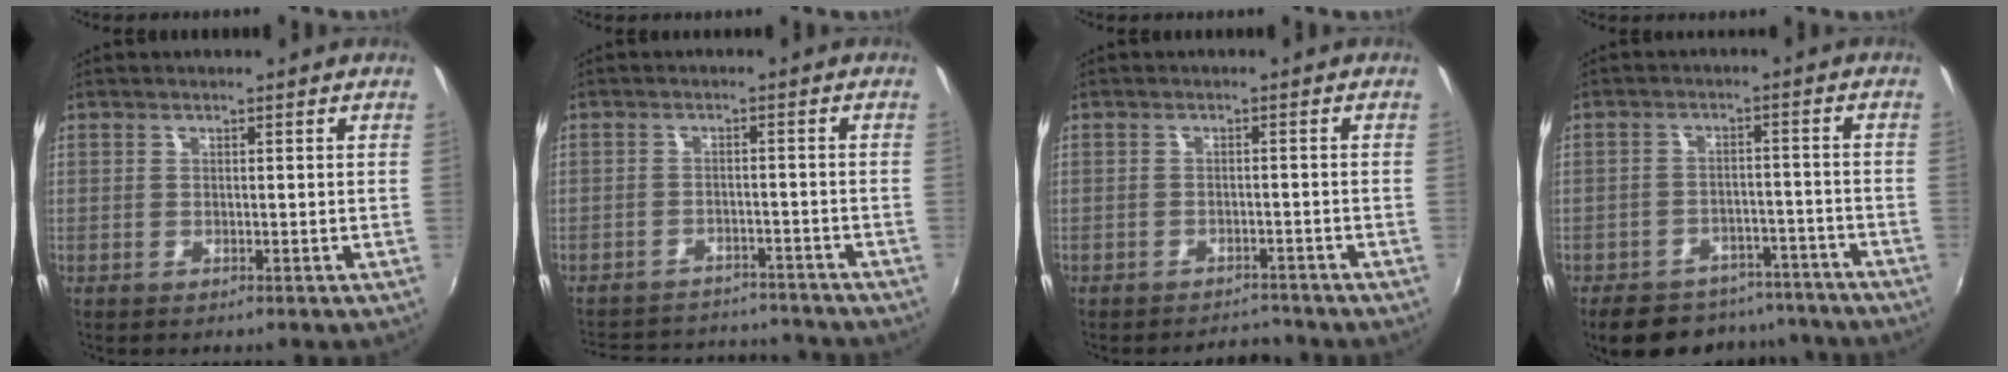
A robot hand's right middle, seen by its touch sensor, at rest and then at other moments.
{"total": 15.0, "force": [-13.5, 4.8, 4.6], "torque": [-0.110, 0.023, -0.179]}
{"total": 4.0, "force": [-3.8, 1.1, 0.2], "torque": [-0.012, 0.004, -0.058]}
{"total": 16.7, "force": [-13.9, 7.1, 5.7], "torque": [-0.123, 0.020, -0.172]}